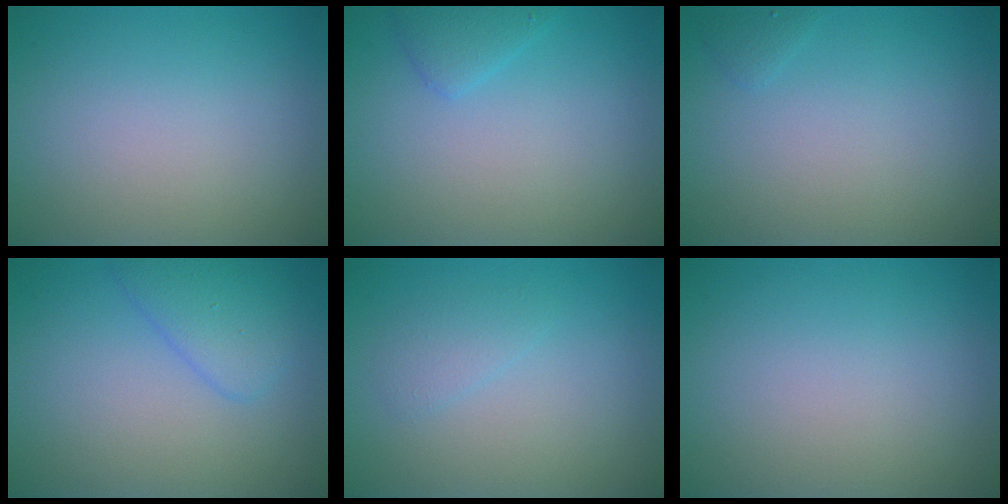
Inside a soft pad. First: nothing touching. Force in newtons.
{"total": 1.5, "press": 1.5, "slide": 0.2}
{"total": 0.6, "press": 0.6, "slide": 0.1}
{"total": 2.9, "press": 2.9, "slide": 0.3}
{"total": 1.2, "press": 1.2, "slide": 0.1}
{"total": 0.0}